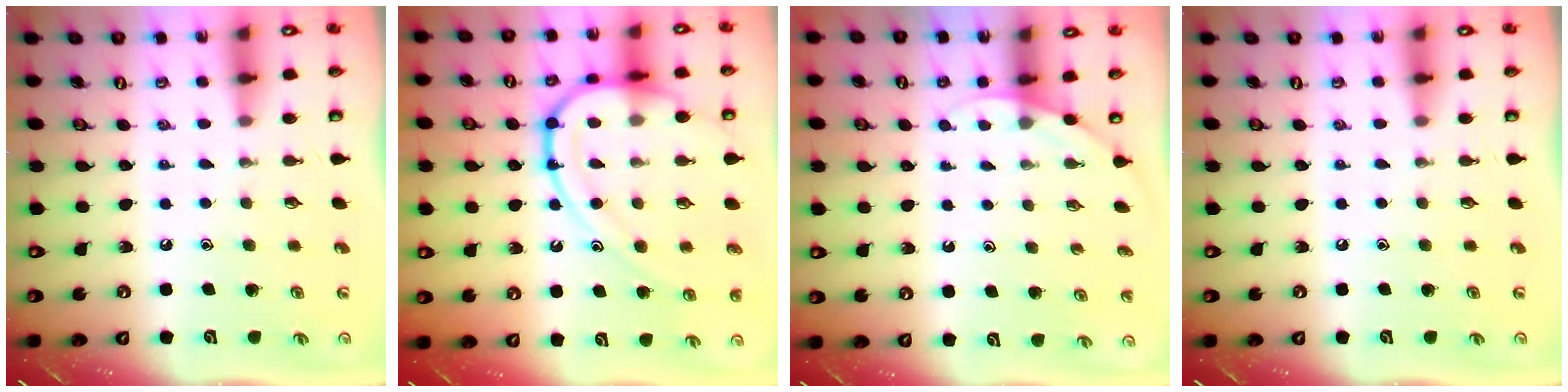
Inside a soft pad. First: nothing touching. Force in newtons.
{"total": 14.9, "press": 14.8, "slide": 1.3}
{"total": 2.6, "press": 2.6, "slide": 0.1}
{"total": 0.0}